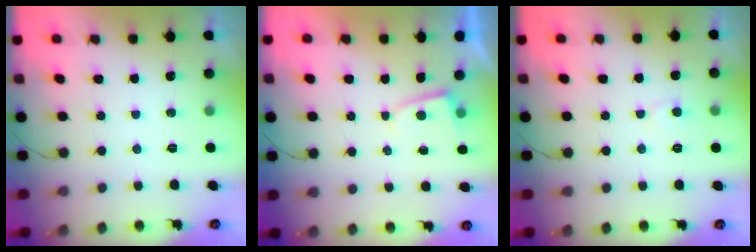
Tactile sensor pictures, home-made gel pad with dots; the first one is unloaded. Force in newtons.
{"total": 2.3, "press": 2.3, "slide": 0.2}
{"total": 4.4, "press": 4.4, "slide": 0.4}